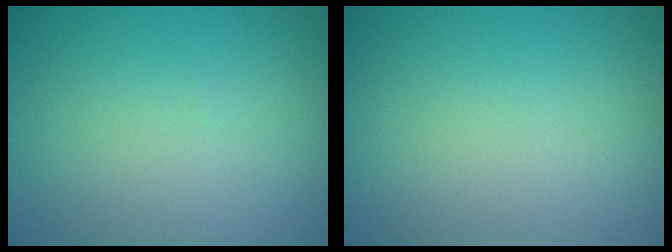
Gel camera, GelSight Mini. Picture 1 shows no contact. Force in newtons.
{"total": 0.0}